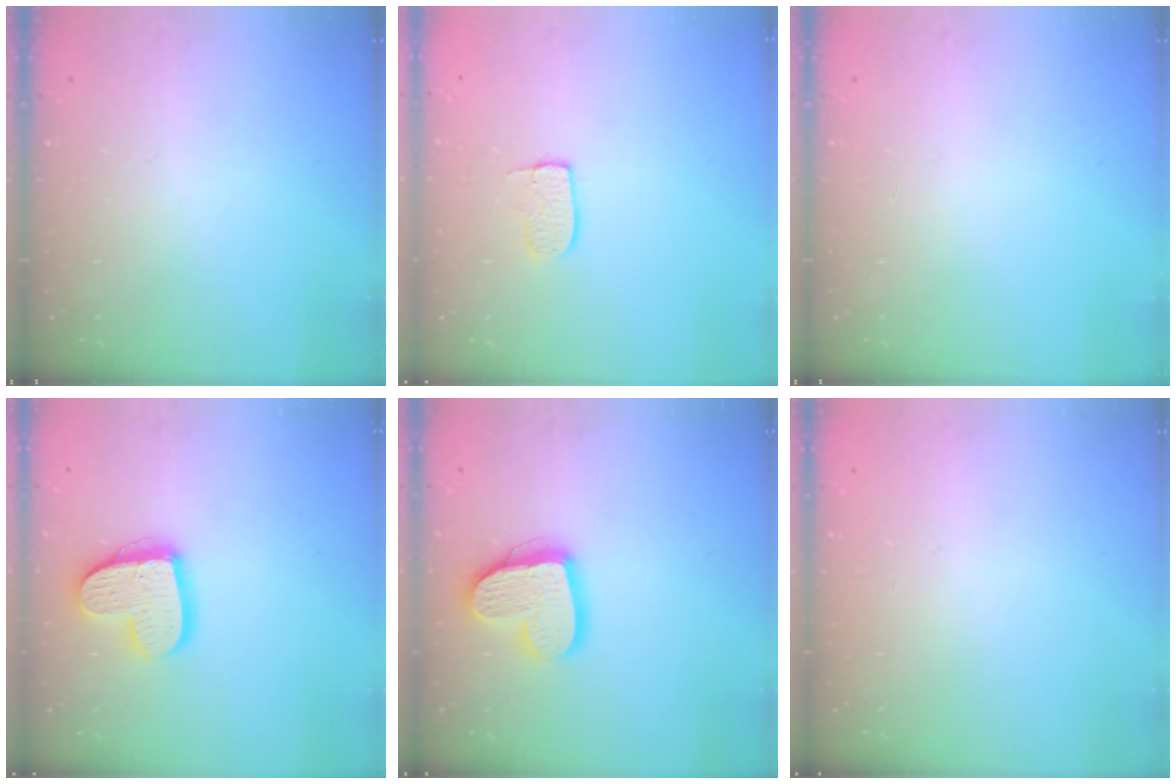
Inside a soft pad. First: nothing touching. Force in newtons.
{"total": 7.1, "press": 7.0, "slide": 0.4}
{"total": 0.0}
{"total": 16.6, "press": 16.6, "slide": 1.4}
{"total": 16.4, "press": 16.4, "slide": 1.5}
{"total": 0.0}